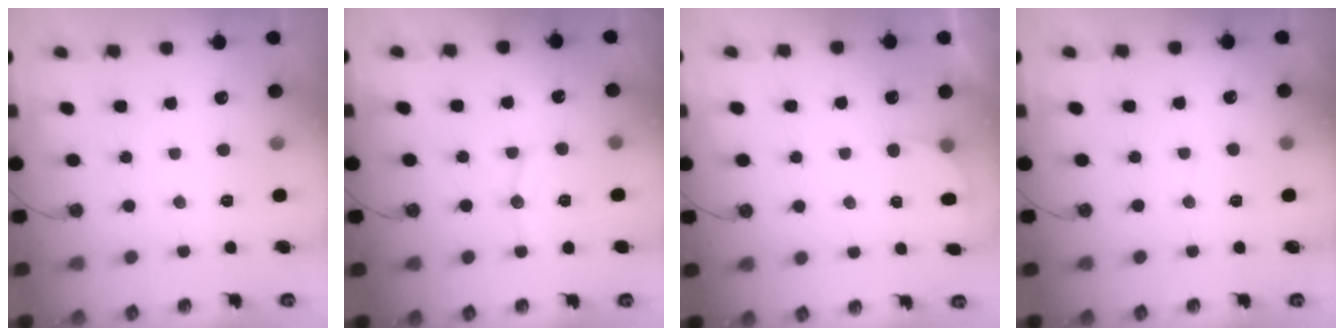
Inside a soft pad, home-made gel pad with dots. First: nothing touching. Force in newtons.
{"total": 8.2, "press": 8.1, "slide": 0.8}
{"total": 2.2, "press": 2.0, "slide": 1.0}
{"total": 2.0, "press": 2.0, "slide": 0.1}